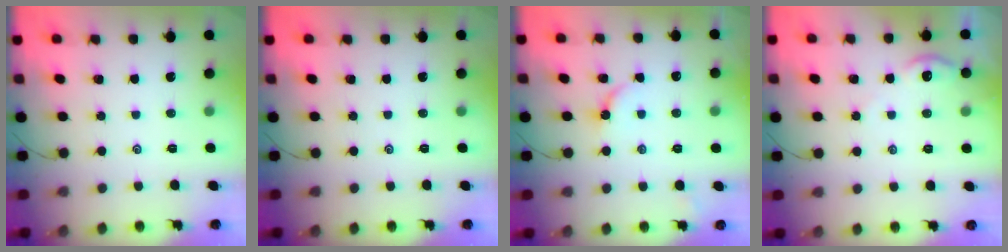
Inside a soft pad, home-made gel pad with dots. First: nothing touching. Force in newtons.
{"total": 0.0}
{"total": 3.7, "press": 3.7, "slide": 0.4}
{"total": 2.2, "press": 2.2, "slide": 0.4}